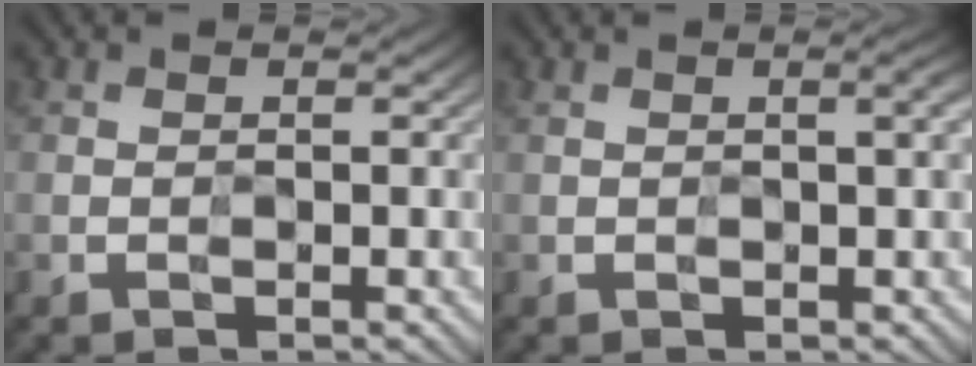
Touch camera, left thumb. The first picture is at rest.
{"total": 2.0, "force": [0.6, 0.3, 1.9], "torque": [-0.029, 0.006, 0.006]}